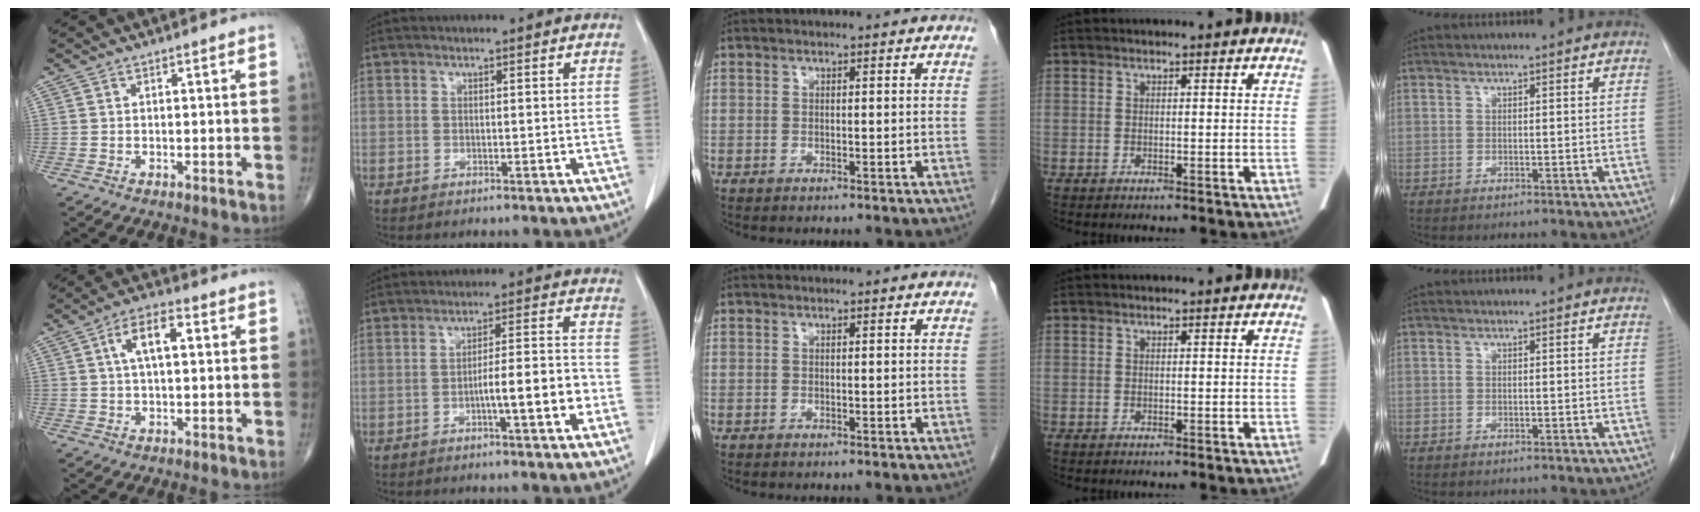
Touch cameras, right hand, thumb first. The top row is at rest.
{"thumb": {"total": 7.4, "force": [1.8, 3.2, 6.4], "torque": [-0.113, 0.012, 0.027]}, "index": {"total": 7.8, "force": [-2.7, 0.6, 7.3], "torque": [-0.111, 0.014, -0.041]}}